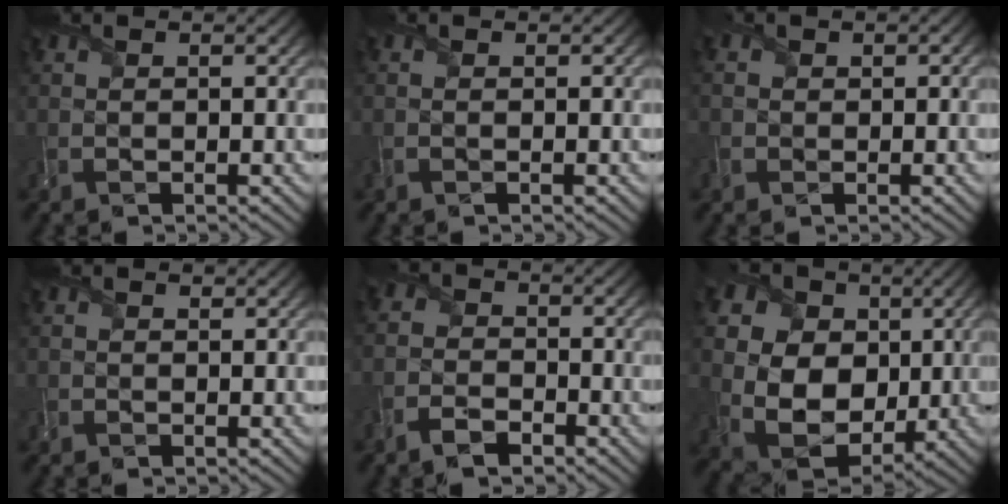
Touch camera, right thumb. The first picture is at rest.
{"total": 0.8, "force": [-0.4, 0.4, 0.5], "torque": [-0.015, -0.003, -0.006]}
{"total": 2.0, "force": [-0.3, 2.0, 0.2], "torque": [-0.009, 0.002, -0.006]}
{"total": 0.7, "force": [-0.1, 0.7, 0.1], "torque": [-0.003, -0.004, -0.004]}
{"total": 4.0, "force": [-2.7, 2.4, 1.9], "torque": [-0.039, -0.005, -0.061]}
{"total": 17.1, "force": [3.1, 13.9, 9.5], "torque": [-0.245, 0.015, 0.073]}